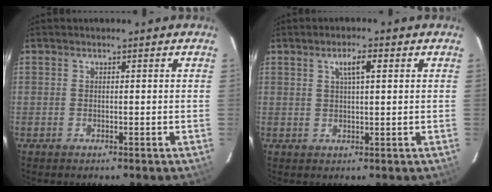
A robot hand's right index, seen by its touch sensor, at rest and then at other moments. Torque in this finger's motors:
{"motor_torque": [0.07, -0.03, 0.16, 0.04]}